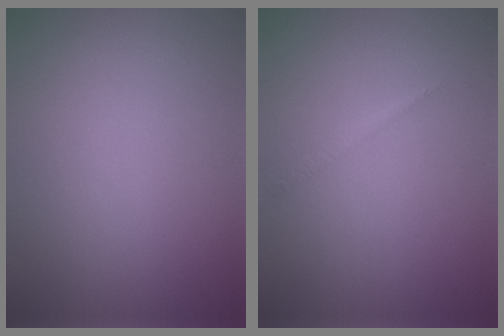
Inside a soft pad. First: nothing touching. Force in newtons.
{"total": 0.6, "press": 0.6, "slide": 0.0}